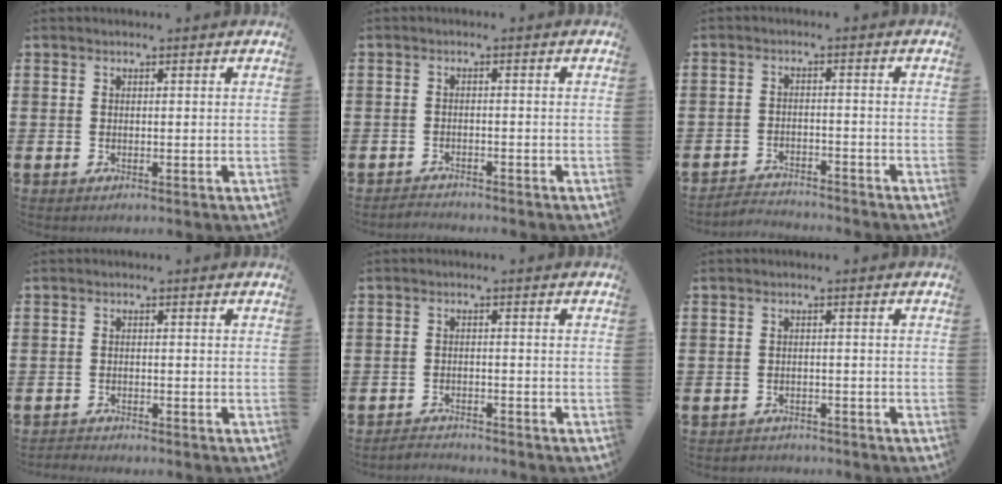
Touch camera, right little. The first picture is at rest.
{"total": 1.3, "force": [-1.3, 0.0, -0.2], "torque": [-0.001, 0.003, -0.029]}
{"total": 2.6, "force": [-2.5, 0.1, -0.2], "torque": [-0.002, 0.002, -0.056]}
{"total": 1.1, "force": [-1.1, 0.0, -0.1], "torque": [-0.002, 0.002, -0.023]}
{"total": 1.9, "force": [-1.8, 0.0, -0.2], "torque": [-0.002, 0.004, -0.041]}
{"total": 1.2, "force": [-1.2, 0.2, -0.2], "torque": [0.000, 0.004, -0.027]}